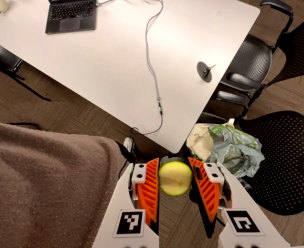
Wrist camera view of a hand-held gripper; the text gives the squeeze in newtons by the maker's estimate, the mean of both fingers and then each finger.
{"total": 8.7, "left": 8.4, "right": 8.9}